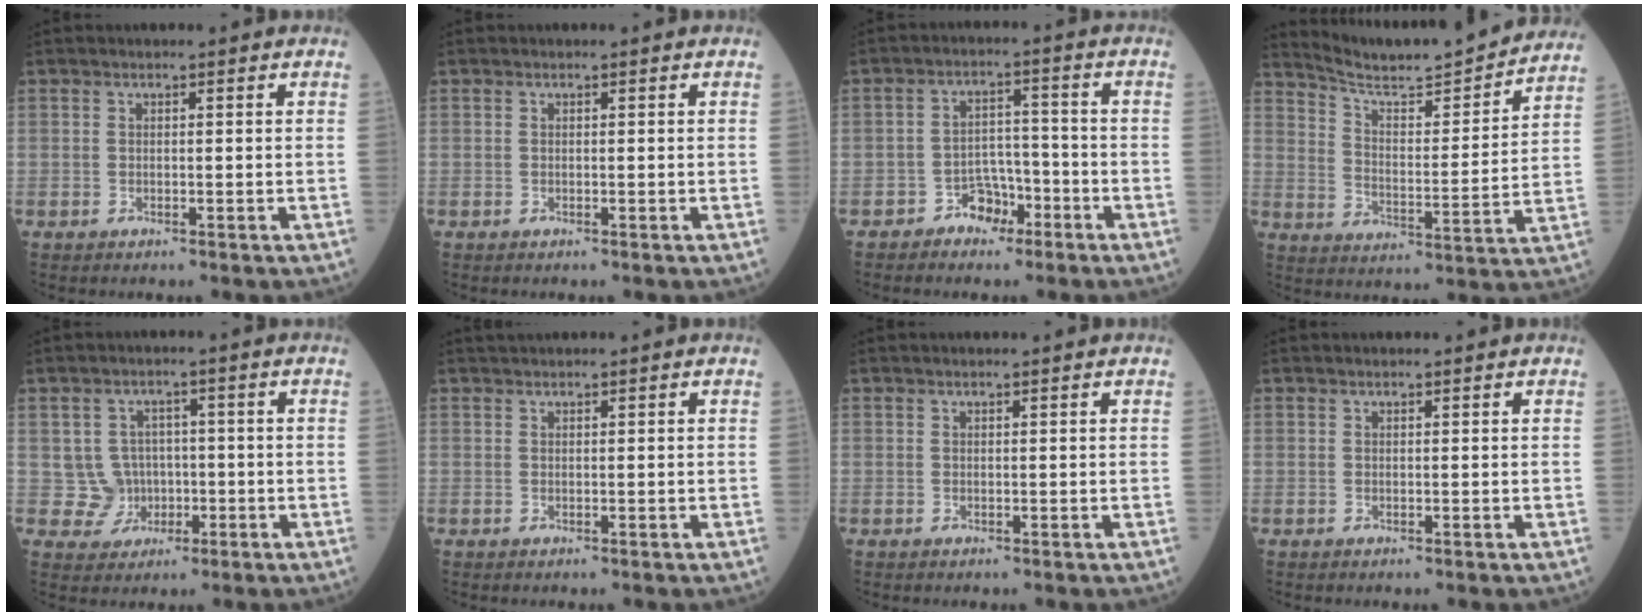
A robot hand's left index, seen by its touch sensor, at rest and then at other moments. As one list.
[{"total": 0.0}, {"total": 4.5, "force": [-3.0, 2.8, 1.7], "torque": [-0.026, 0.013, -0.051]}, {"total": 17.9, "force": [17.0, 0.3, 5.8], "torque": [-0.100, -0.027, 0.246]}, {"total": 4.5, "force": [-0.5, 4.4, 0.3], "torque": [-0.001, 0.010, -0.004]}, {"total": 0.9, "force": [0.8, -0.3, 0.2], "torque": [-0.007, 0.008, 0.022]}, {"total": 1.1, "force": [1.0, -0.1, 0.5], "torque": [-0.005, 0.008, 0.018]}, {"total": 0.9, "force": [0.8, 0.0, 0.3], "torque": [-0.004, 0.008, 0.015]}]